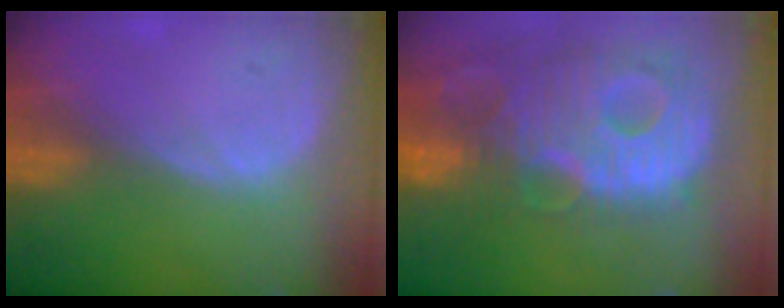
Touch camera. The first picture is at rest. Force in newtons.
{"total": 13.9, "press": 12.0, "slide": 7.1}